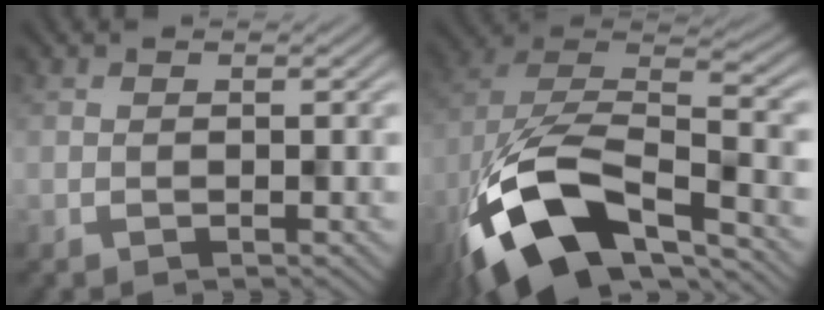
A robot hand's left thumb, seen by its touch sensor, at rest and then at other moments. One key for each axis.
{"total": 15.9, "fx": -9.0, "fy": 6.9, "fz": 11.1, "tx": -0.228, "ty": -0.030, "tz": -0.164}